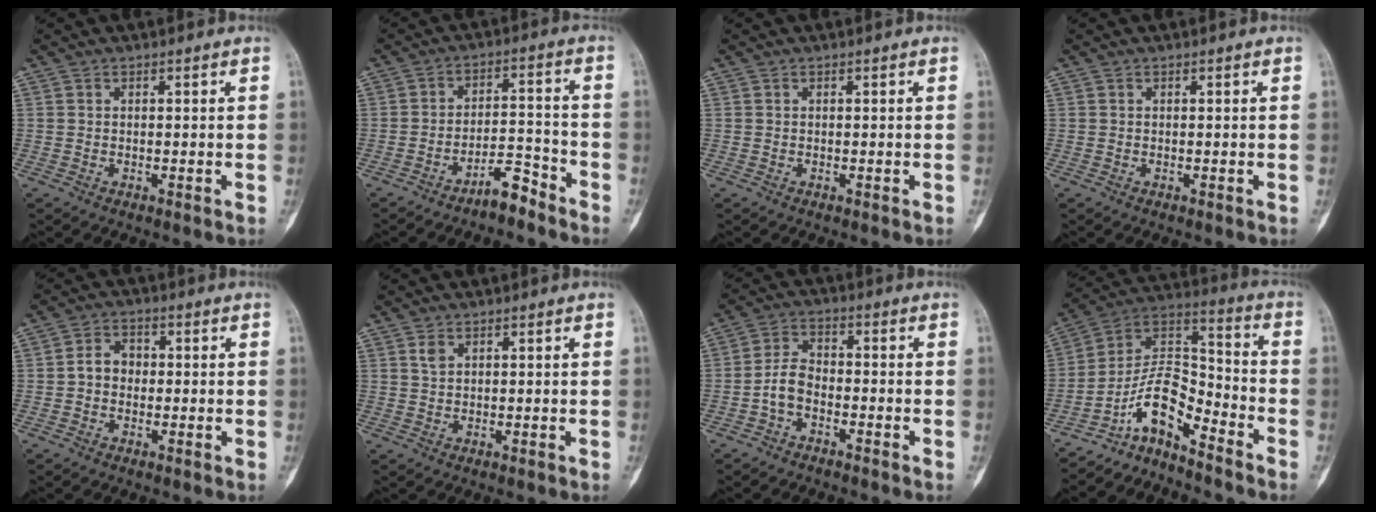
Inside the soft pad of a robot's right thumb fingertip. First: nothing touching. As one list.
[{"total": 5.8, "force": [-4.8, 1.5, 2.8], "torque": [-0.041, 0.054, -0.084]}, {"total": 0.0}, {"total": 0.0}, {"total": 4.1, "force": [-0.4, 3.3, 2.4], "torque": [-0.028, 0.017, -0.015]}, {"total": 1.5, "force": [0.9, 0.9, 0.9], "torque": [-0.014, 0.001, 0.020]}, {"total": 4.9, "force": [-2.2, 3.0, 3.2], "torque": [-0.058, 0.027, -0.051]}, {"total": 10.8, "force": [-7.9, 4.0, 6.3], "torque": [-0.106, 0.101, -0.153]}]